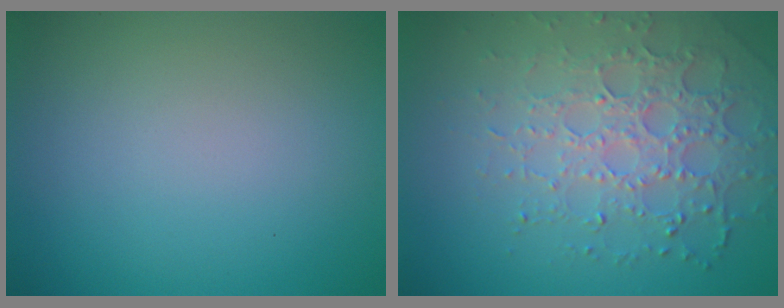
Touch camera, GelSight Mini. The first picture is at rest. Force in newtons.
{"total": 4.9, "press": 4.3, "slide": 2.3}